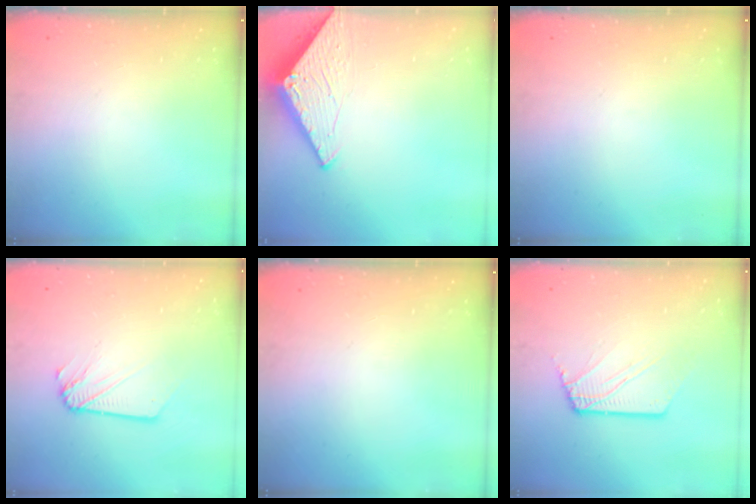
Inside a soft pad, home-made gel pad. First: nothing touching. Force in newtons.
{"total": 2.8, "press": 2.8, "slide": 0.2}
{"total": 0.0}
{"total": 2.6, "press": 2.6, "slide": 0.3}
{"total": 0.0}
{"total": 3.2, "press": 3.2, "slide": 0.3}